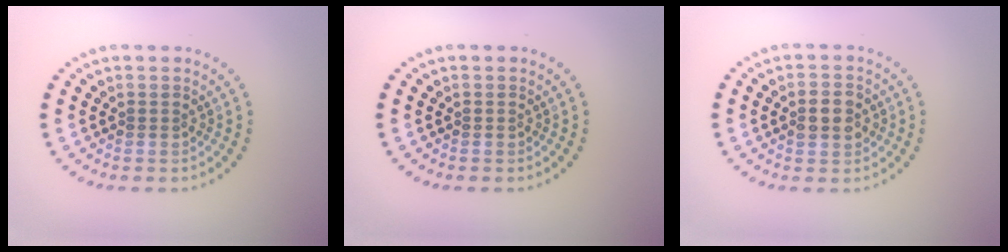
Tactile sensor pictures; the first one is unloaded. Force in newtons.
{"total": 0.0}
{"total": 2.9, "press": 2.9, "slide": 0.1}